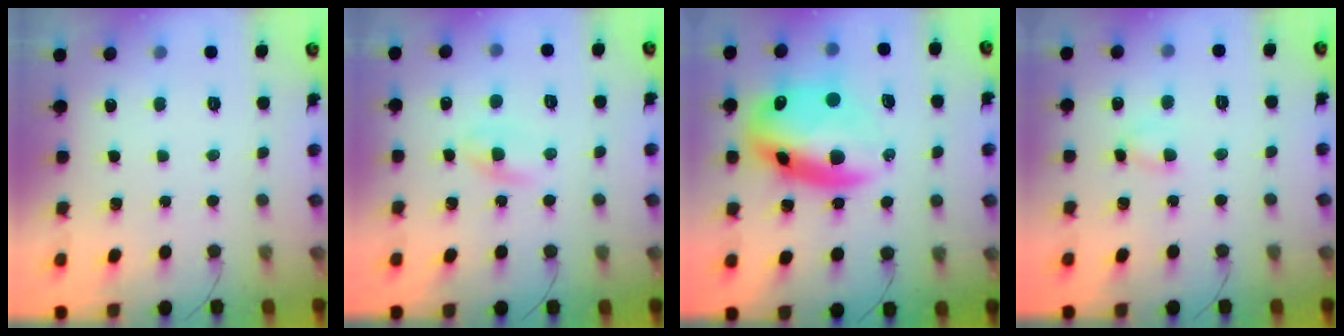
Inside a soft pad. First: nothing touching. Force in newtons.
{"total": 2.2, "press": 2.0, "slide": 0.9}
{"total": 17.3, "press": 16.9, "slide": 4.1}
{"total": 3.3, "press": 3.2, "slide": 1.0}